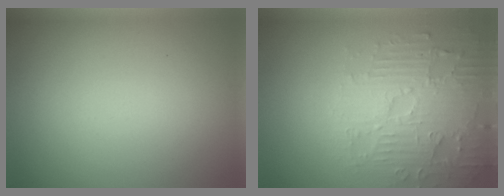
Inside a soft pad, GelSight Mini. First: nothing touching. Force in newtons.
{"total": 4.5, "press": 4.1, "slide": 1.8}